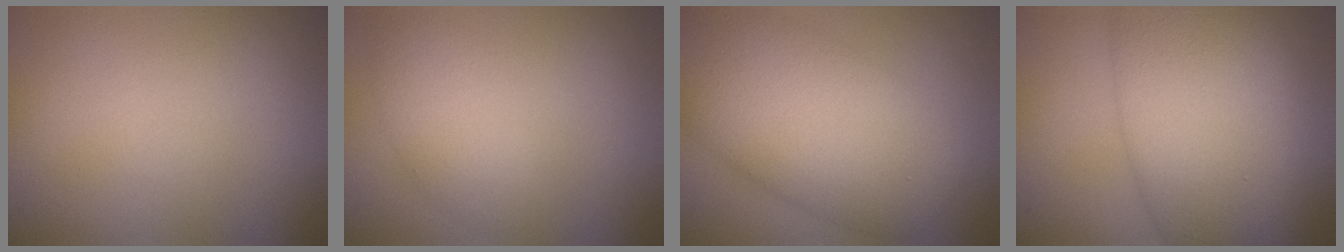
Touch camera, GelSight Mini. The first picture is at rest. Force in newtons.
{"total": 2.9, "press": 2.9, "slide": 0.0}
{"total": 10.4, "press": 10.4, "slide": 0.4}
{"total": 11.9, "press": 11.9, "slide": 0.2}